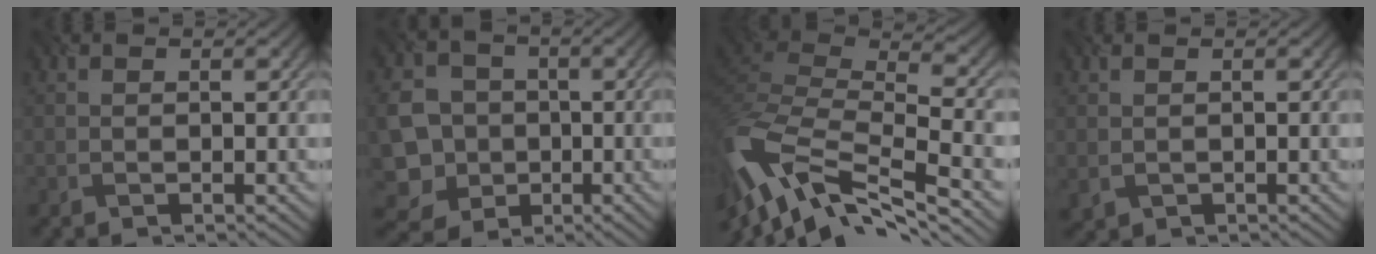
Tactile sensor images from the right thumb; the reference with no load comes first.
{"total": 8.5, "force": [-1.6, 7.6, 3.3], "torque": [-0.099, -0.025, -0.043]}
{"total": 13.0, "force": [-6.8, 4.9, 9.9], "torque": [-0.255, -0.004, -0.128]}
{"total": 0.9, "force": [-0.2, 0.7, 0.4], "torque": [-0.016, -0.008, 0.000]}